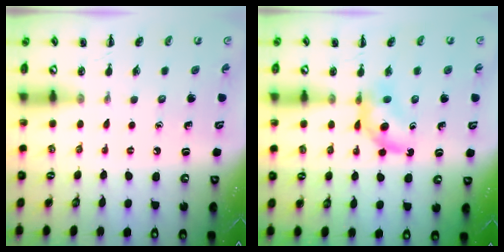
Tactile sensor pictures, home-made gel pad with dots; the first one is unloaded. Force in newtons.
{"total": 4.7, "press": 4.5, "slide": 1.2}